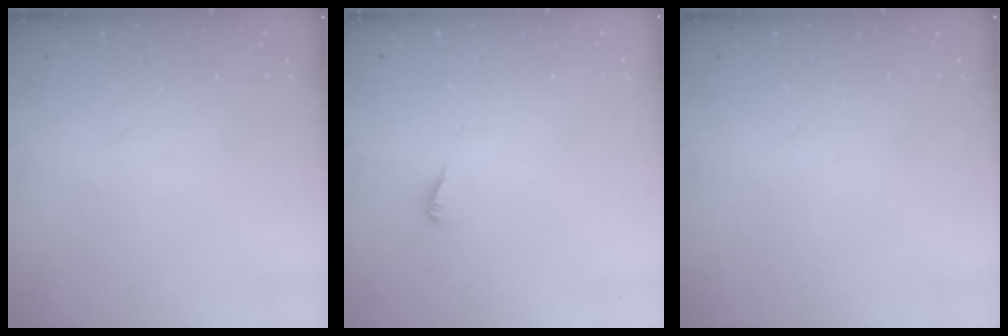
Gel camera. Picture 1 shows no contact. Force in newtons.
{"total": 3.9, "press": 3.9, "slide": 0.3}
{"total": 0.0}